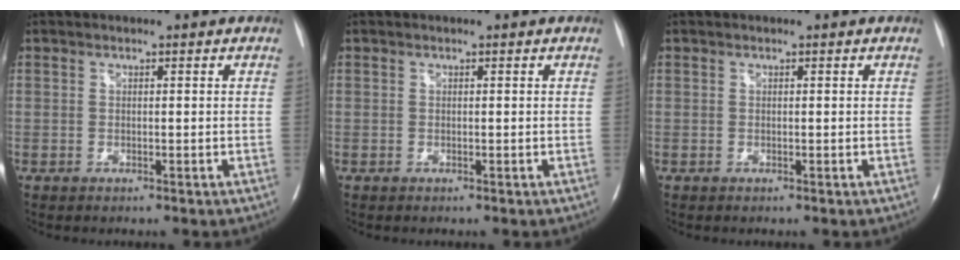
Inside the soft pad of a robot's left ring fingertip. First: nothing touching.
{"total": 0.0}
{"total": 0.0}